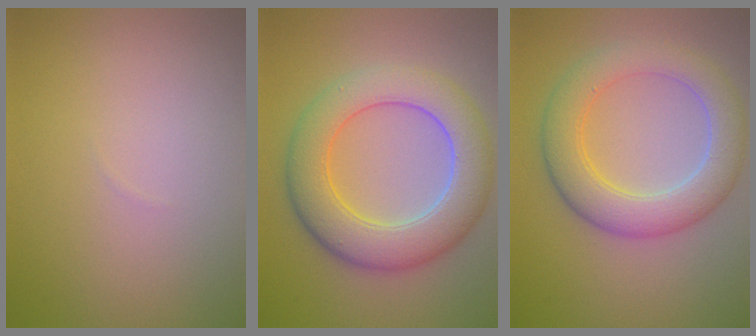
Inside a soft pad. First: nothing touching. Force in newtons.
{"total": 7.6, "press": 7.6, "slide": 0.5}
{"total": 5.8, "press": 5.8, "slide": 0.2}